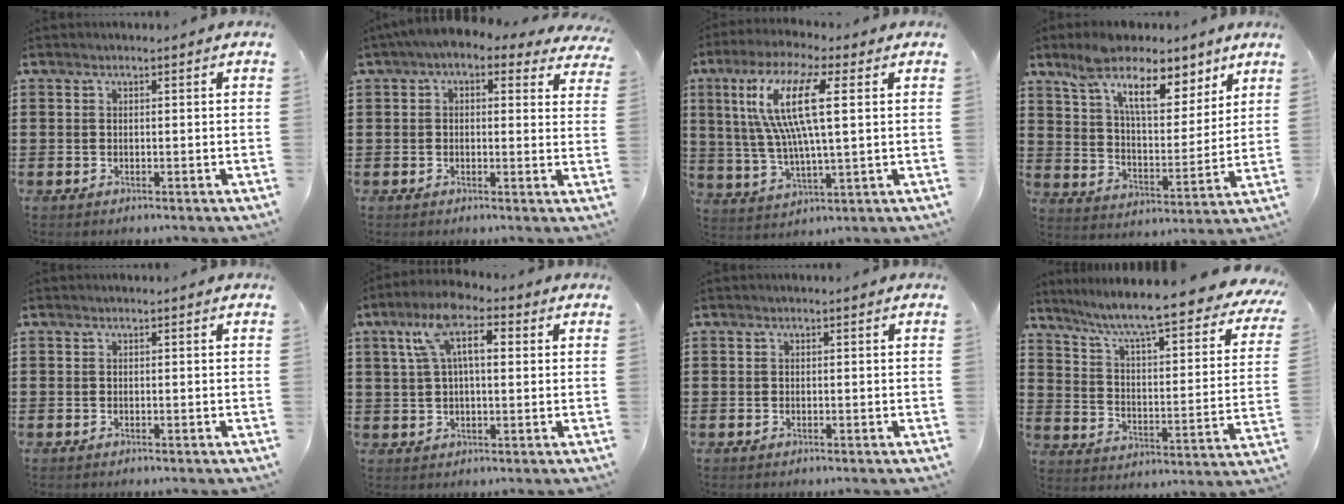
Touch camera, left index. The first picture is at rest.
{"total": 3.5, "force": [2.1, 1.3, 2.4], "torque": [-0.054, -0.002, 0.035]}
{"total": 12.5, "force": [3.8, 3.2, 11.4], "torque": [-0.250, 0.000, 0.058]}
{"total": 11.7, "force": [8.1, 4.5, 7.1], "torque": [-0.140, -0.028, 0.142]}
{"total": 0.0}
{"total": 8.5, "force": [3.2, 3.3, 7.1], "torque": [-0.154, 0.013, 0.051]}
{"total": 0.0}
{"total": 8.1, "force": [6.6, -0.2, 4.7], "torque": [-0.114, -0.057, 0.103]}